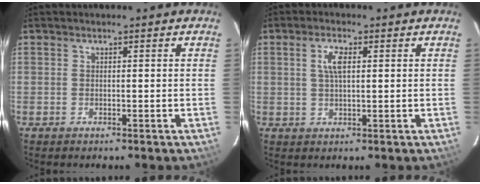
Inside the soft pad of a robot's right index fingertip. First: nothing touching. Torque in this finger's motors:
{"motor_torque": [0.10, -0.01, 0.30, 0.08]}